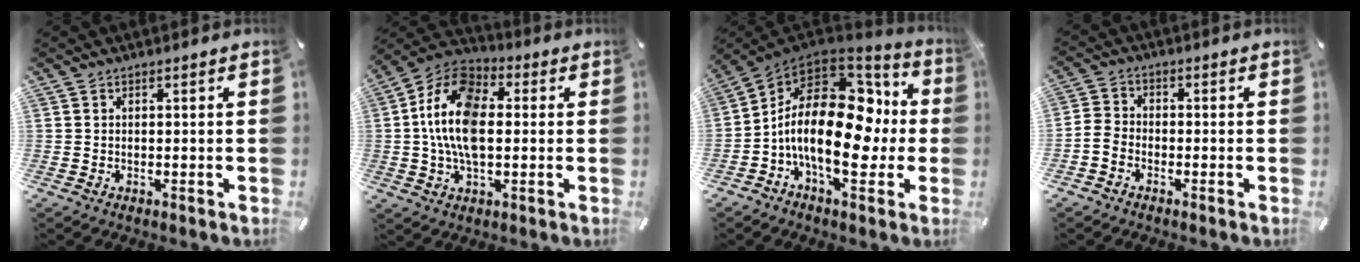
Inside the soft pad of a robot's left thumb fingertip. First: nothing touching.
{"total": 15.0, "force": [0.2, 9.4, 11.7], "torque": [-0.253, 0.005, -0.001]}
{"total": 21.9, "force": [-2.4, 12.1, 18.0], "torque": [-0.326, 0.006, -0.038]}
{"total": 3.4, "force": [-2.1, 2.4, 1.1], "torque": [-0.022, 0.013, -0.041]}